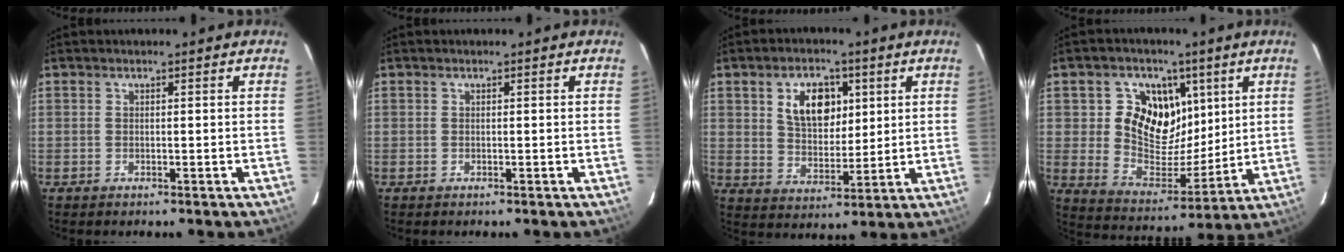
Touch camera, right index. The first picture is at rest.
{"total": 0.0}
{"total": 9.7, "force": [3.5, 6.2, 6.7], "torque": [-0.117, 0.014, 0.068]}
{"total": 14.0, "force": [4.7, 11.0, 7.4], "torque": [-0.149, 0.000, 0.091]}